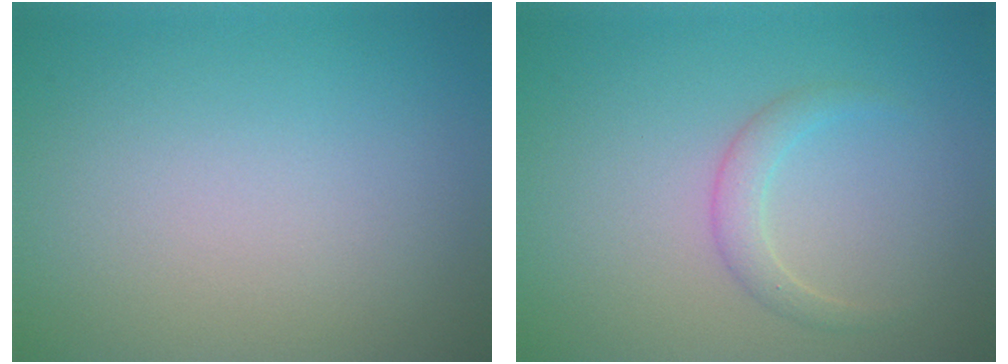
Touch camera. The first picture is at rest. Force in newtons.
{"total": 1.7, "press": 1.7, "slide": 0.1}